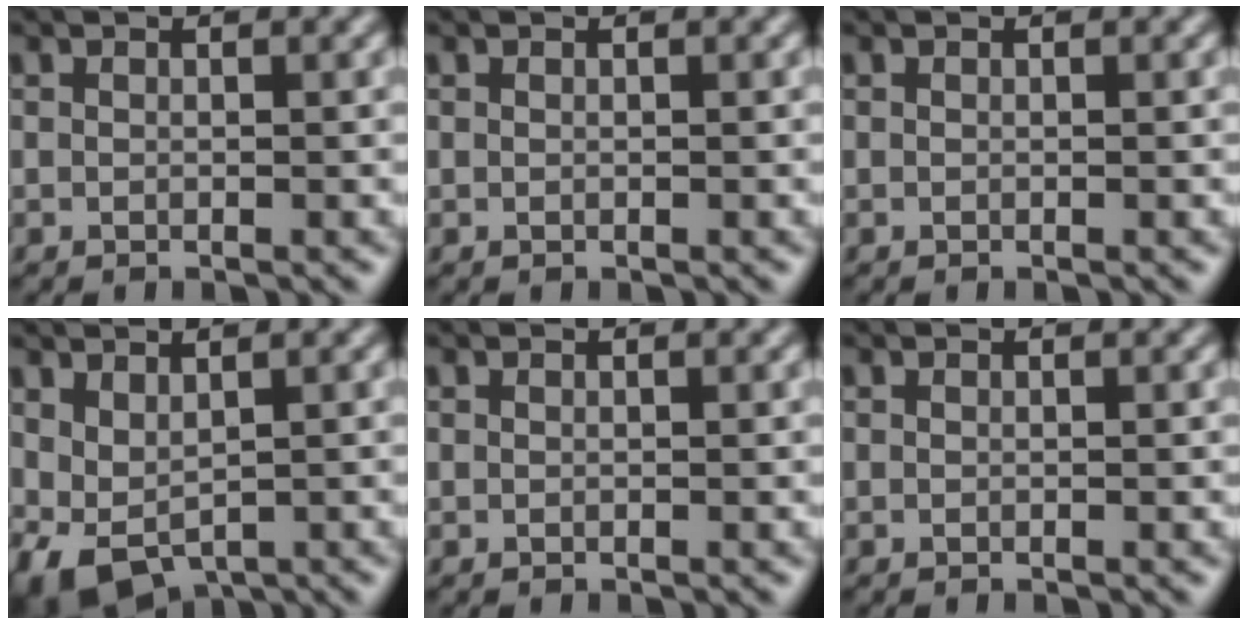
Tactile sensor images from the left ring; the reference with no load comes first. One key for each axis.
{"total": 0.0}
{"total": 0.0}
{"total": 3.5, "fx": 0.2, "fy": 2.2, "fz": 2.8, "tx": -0.057, "ty": -0.010, "tz": 0.011}
{"total": 0.0}
{"total": 0.0}